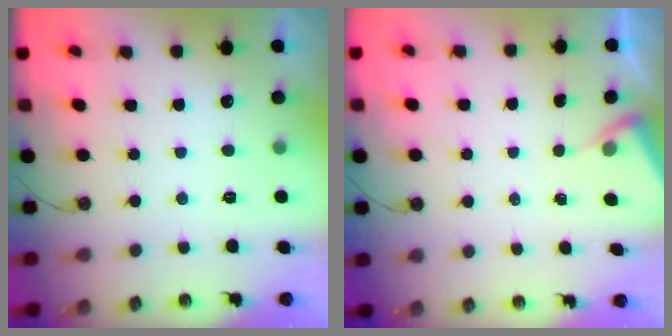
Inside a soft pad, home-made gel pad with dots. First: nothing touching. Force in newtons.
{"total": 3.0, "press": 3.0, "slide": 0.5}